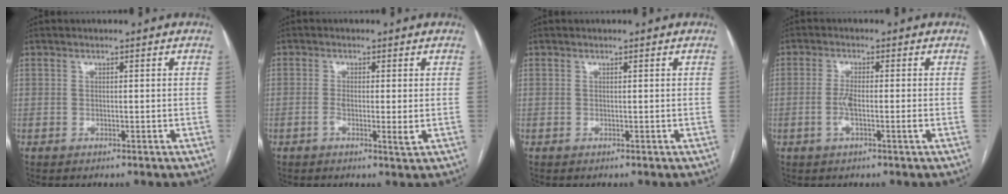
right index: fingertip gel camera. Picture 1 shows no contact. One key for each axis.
{"total": 3.0, "fx": -0.6, "fy": 0.4, "fz": 2.9, "tx": -0.049, "ty": -0.004, "tz": -0.010}
{"total": 0.0}
{"total": 3.3, "fx": -0.9, "fy": 0.1, "fz": 3.1, "tx": -0.066, "ty": -0.001, "tz": -0.020}